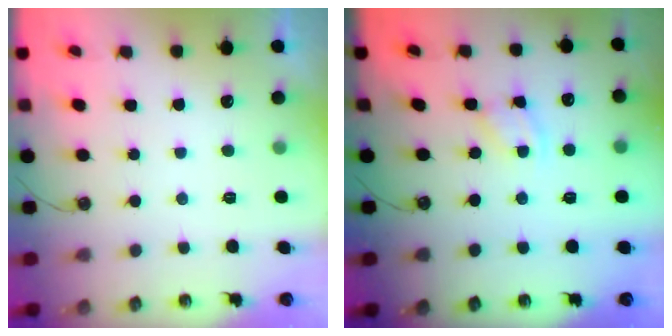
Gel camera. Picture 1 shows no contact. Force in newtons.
{"total": 2.5, "press": 2.5, "slide": 0.1}